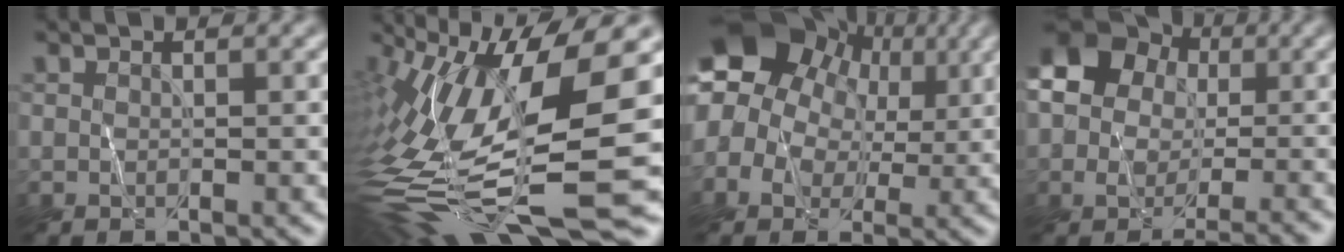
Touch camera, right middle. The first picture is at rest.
{"total": 15.8, "force": [-1.8, 5.1, 14.8], "torque": [-0.305, -0.002, -0.025]}
{"total": 13.4, "force": [5.3, 10.1, 7.1], "torque": [-0.147, 0.050, 0.067]}
{"total": 12.4, "force": [-1.6, 10.8, 6.0], "torque": [-0.080, 0.032, -0.066]}